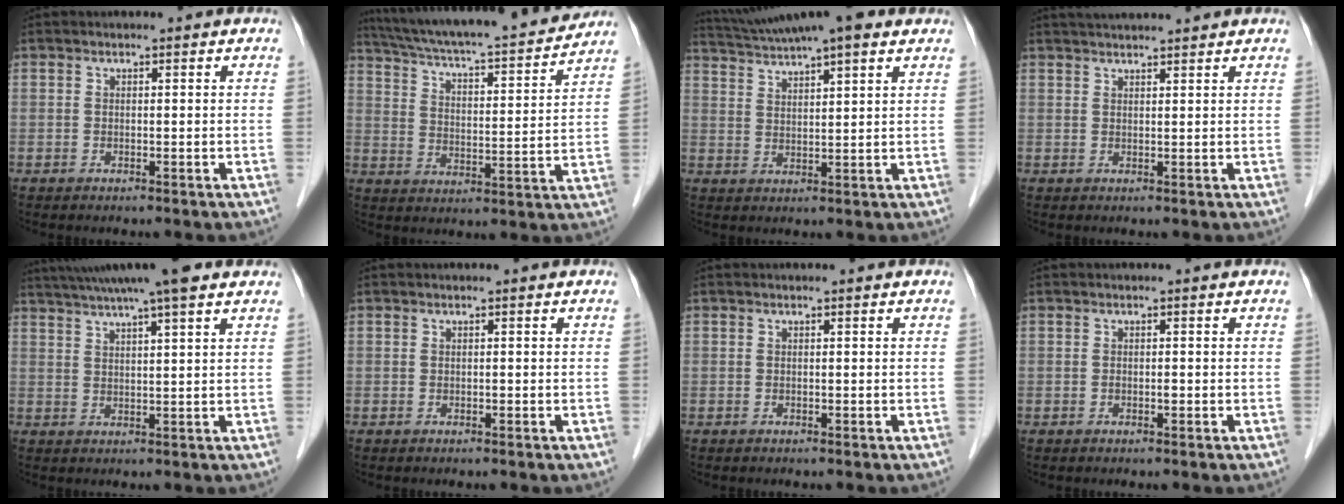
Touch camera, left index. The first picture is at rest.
{"total": 21.4, "force": [19.4, 1.2, 8.8], "torque": [-0.153, -0.007, 0.282]}
{"total": 12.4, "force": [10.3, 1.1, 6.8], "torque": [-0.124, 0.033, 0.156]}
{"total": 6.2, "force": [5.7, -0.2, 2.4], "torque": [-0.037, 0.033, 0.081]}
{"total": 12.2, "force": [9.8, 0.0, 7.2], "torque": [-0.128, 0.031, 0.140]}
{"total": 0.0}
{"total": 0.0}
{"total": 0.5, "force": [-0.2, 0.2, 0.4], "torque": [-0.009, 0.001, -0.003]}